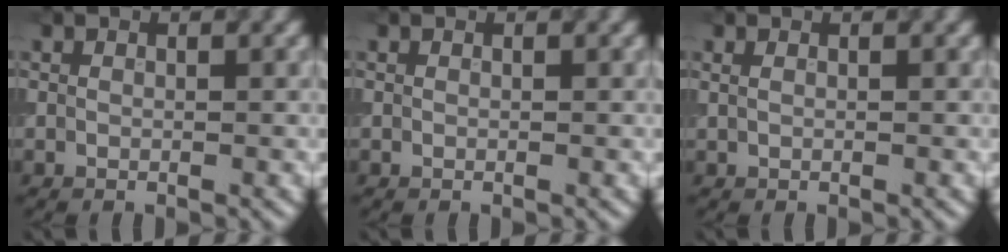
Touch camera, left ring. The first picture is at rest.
{"total": 0.0}
{"total": 0.9, "force": [0.4, 0.5, 0.6], "torque": [-0.011, 0.000, 0.007]}